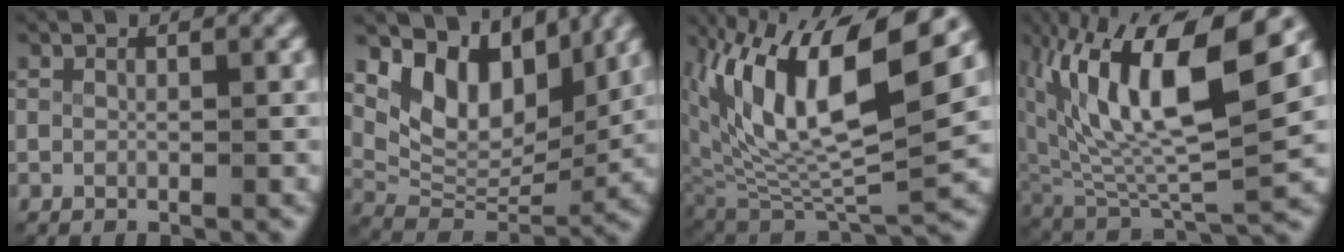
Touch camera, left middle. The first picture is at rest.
{"total": 11.9, "force": [4.3, 8.5, 7.2], "torque": [-0.149, -0.009, 0.069]}
{"total": 14.1, "force": [2.3, 7.3, 11.8], "torque": [-0.219, -0.005, 0.051]}
{"total": 13.9, "force": [2.7, 6.6, 12.0], "torque": [-0.235, -0.008, 0.055]}